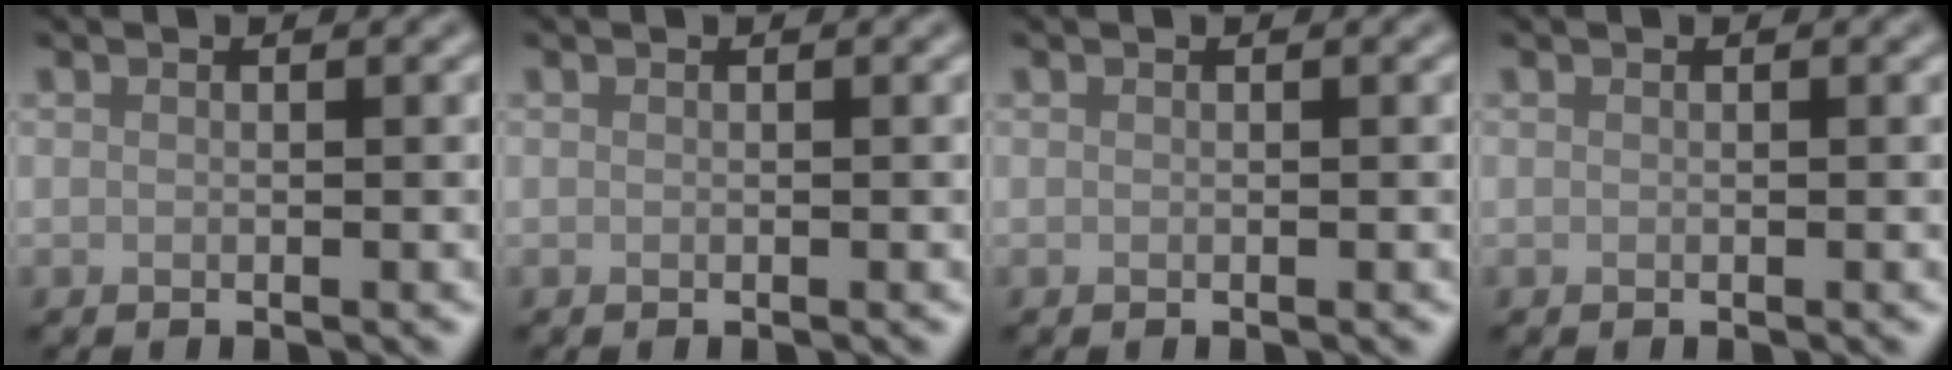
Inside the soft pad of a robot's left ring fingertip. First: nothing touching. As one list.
[{"total": 0.0}, {"total": 0.0}, {"total": 0.0}]